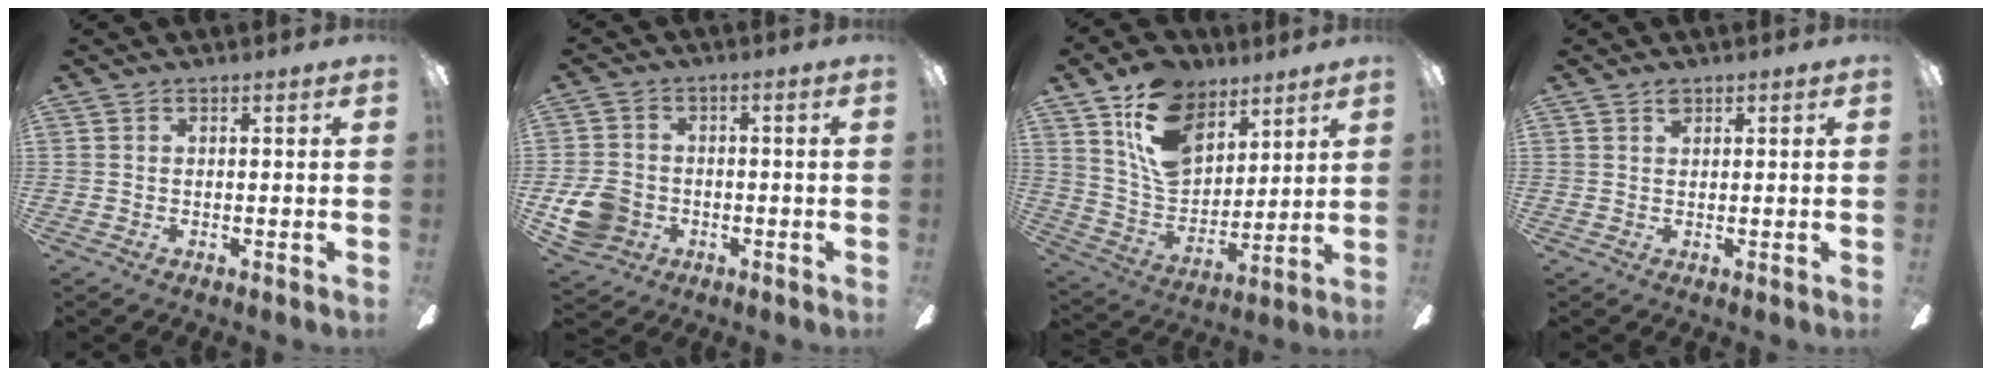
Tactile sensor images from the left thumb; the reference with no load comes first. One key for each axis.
{"total": 8.4, "fx": -2.7, "fy": 7.0, "fz": 3.7, "tx": -0.085, "ty": 0.024, "tz": -0.049}
{"total": 16.2, "fx": 10.0, "fy": 10.1, "fz": 7.7, "tx": -0.145, "ty": -0.042, "tz": 0.192}
{"total": 1.6, "fx": 1.2, "fy": 0.8, "fz": 0.7, "tx": -0.008, "ty": -0.003, "tz": 0.020}